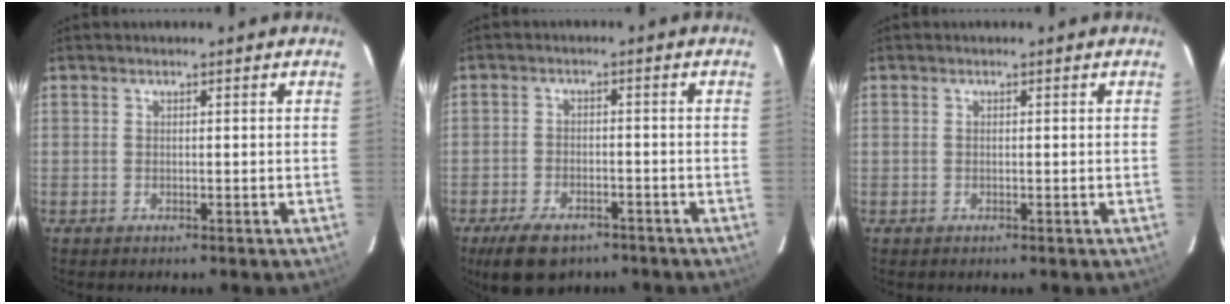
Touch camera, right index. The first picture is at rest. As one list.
[{"total": 9.5, "force": [-6.7, 4.7, 4.8], "torque": [-0.116, -0.008, -0.105]}, {"total": 0.0}]